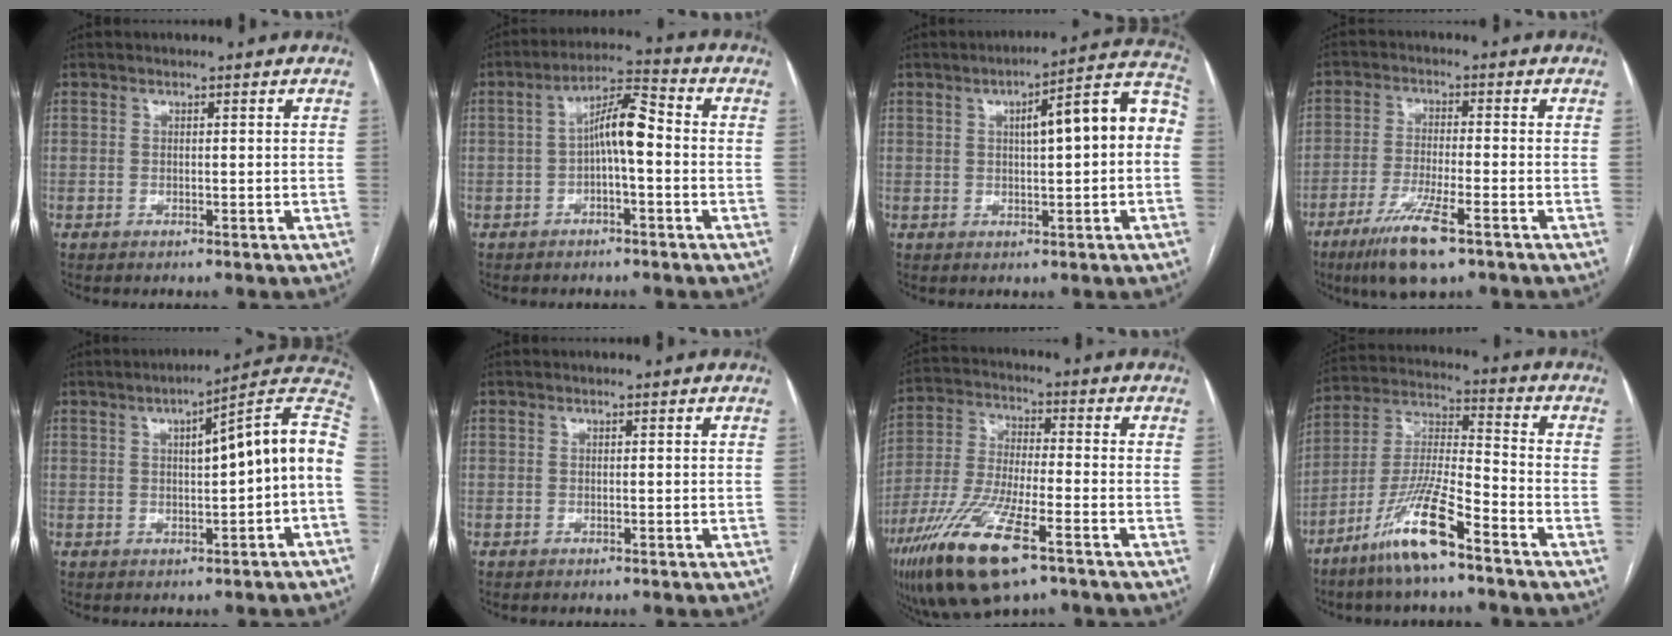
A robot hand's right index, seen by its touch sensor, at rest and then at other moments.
{"total": 7.0, "force": [-0.6, 1.5, 6.8], "torque": [-0.121, 0.028, -0.013]}
{"total": 11.5, "force": [1.1, 2.1, 11.2], "torque": [-0.149, 0.042, 0.013]}
{"total": 9.1, "force": [-5.6, 1.0, 7.2], "torque": [-0.137, -0.022, -0.097]}
{"total": 12.6, "force": [0.5, 1.1, 12.5], "torque": [-0.167, 0.037, 0.003]}
{"total": 0.0}
{"total": 16.1, "force": [-9.1, 3.2, 13.0], "torque": [-0.278, -0.033, -0.165]}
{"total": 12.5, "force": [-8.0, 0.9, 9.6], "torque": [-0.195, -0.020, -0.160]}